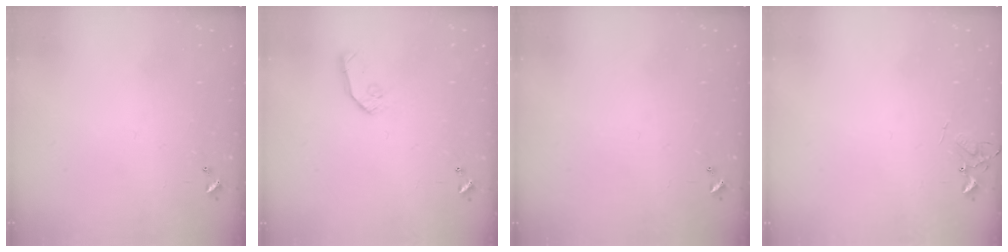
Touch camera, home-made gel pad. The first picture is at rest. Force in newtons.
{"total": 8.0, "press": 8.0, "slide": 0.4}
{"total": 0.0}
{"total": 5.9, "press": 5.9, "slide": 0.3}